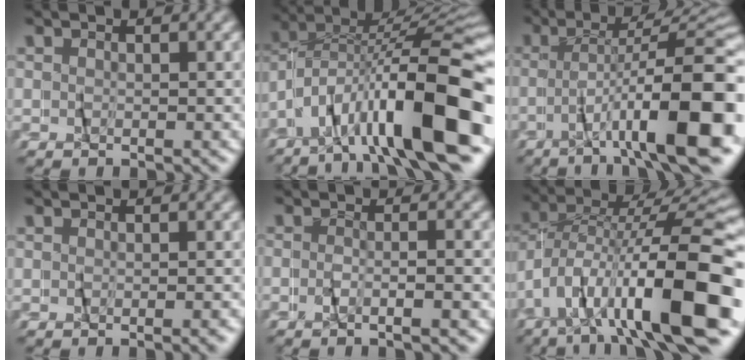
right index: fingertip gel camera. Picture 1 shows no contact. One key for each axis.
{"total": 13.8, "fx": -5.0, "fy": 6.7, "fz": 11.0, "tx": -0.177, "ty": -0.015, "tz": -0.072}
{"total": 12.6, "fx": -4.9, "fy": 3.4, "fz": 11.2, "tx": -0.146, "ty": -0.010, "tz": -0.068}
{"total": 0.7, "fx": -0.6, "fy": -0.3, "fz": 0.3, "tx": -0.005, "ty": 0.002, "tz": -0.010}
{"total": 1.8, "fx": -1.7, "fy": 0.1, "fz": 0.6, "tx": -0.021, "ty": 0.001, "tz": -0.036}
{"total": 15.3, "fx": -6.7, "fy": 7.3, "fz": 11.7, "tx": -0.191, "ty": -0.020, "tz": -0.095}